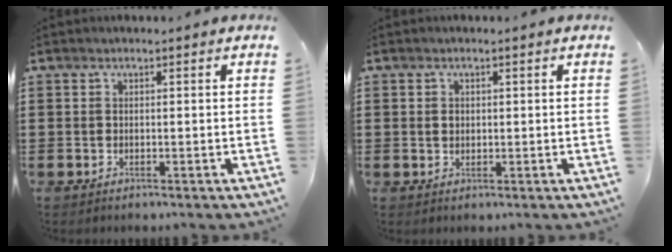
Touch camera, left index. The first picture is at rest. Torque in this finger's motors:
{"motor_torque": [0.33, 0.32, 0.24, 0.01]}